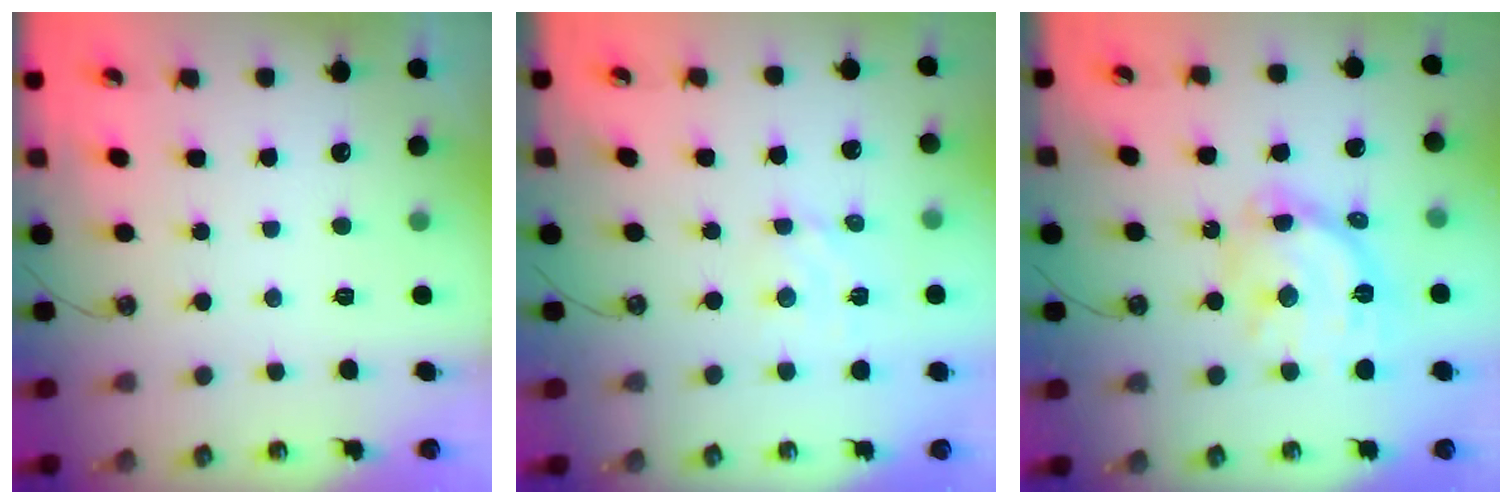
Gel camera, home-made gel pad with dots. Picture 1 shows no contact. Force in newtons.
{"total": 3.2, "press": 3.2, "slide": 0.3}
{"total": 17.3, "press": 17.3, "slide": 1.4}